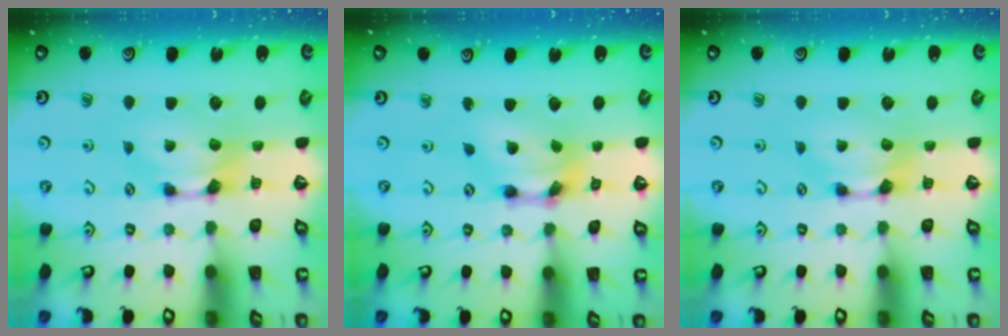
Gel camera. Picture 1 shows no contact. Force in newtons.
{"total": 6.0, "press": 5.6, "slide": 2.1}
{"total": 0.0}